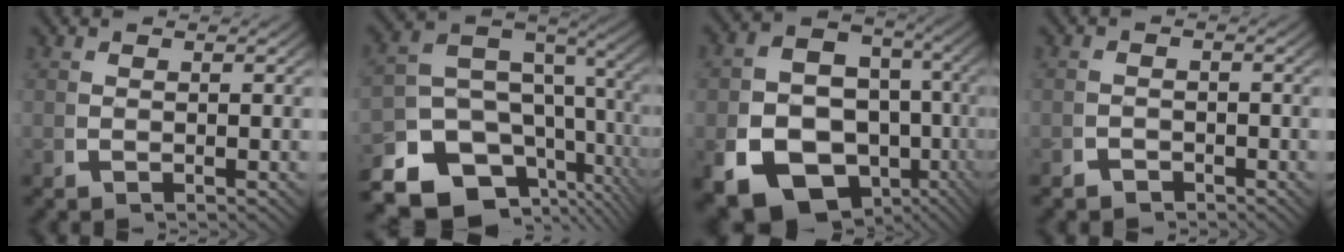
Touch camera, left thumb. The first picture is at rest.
{"total": 14.0, "force": [-4.1, 10.2, 8.7], "torque": [-0.151, -0.039, -0.059]}
{"total": 19.2, "force": [-6.4, 14.7, 10.6], "torque": [-0.230, -0.083, -0.085]}
{"total": 1.9, "force": [-1.6, 0.9, 0.2], "torque": [0.001, -0.008, -0.027]}